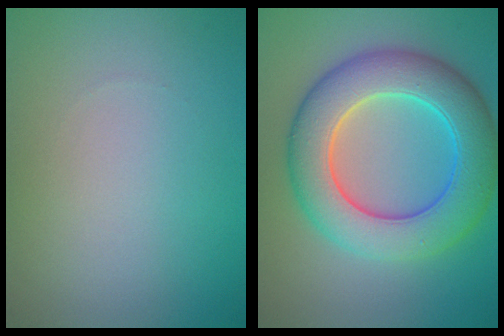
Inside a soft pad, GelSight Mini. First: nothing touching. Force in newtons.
{"total": 9.0, "press": 9.0, "slide": 0.2}